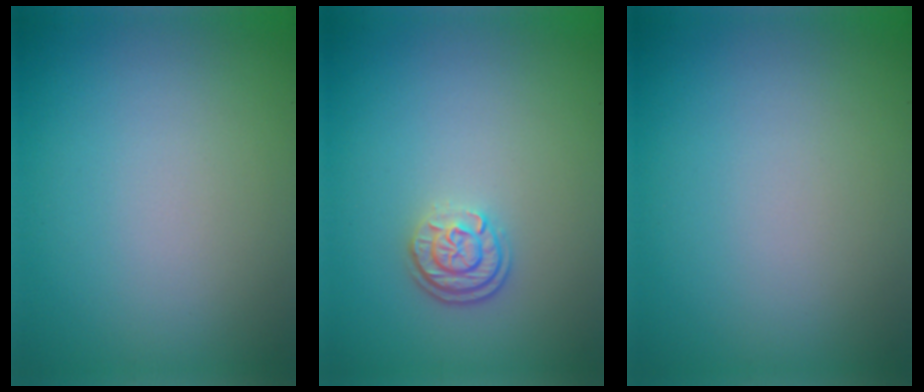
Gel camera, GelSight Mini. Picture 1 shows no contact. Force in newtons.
{"total": 2.5, "press": 2.0, "slide": 1.5}
{"total": 0.0}